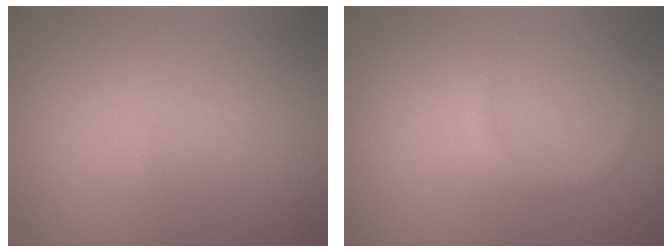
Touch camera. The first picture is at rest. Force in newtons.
{"total": 1.1, "press": 1.1, "slide": 0.0}